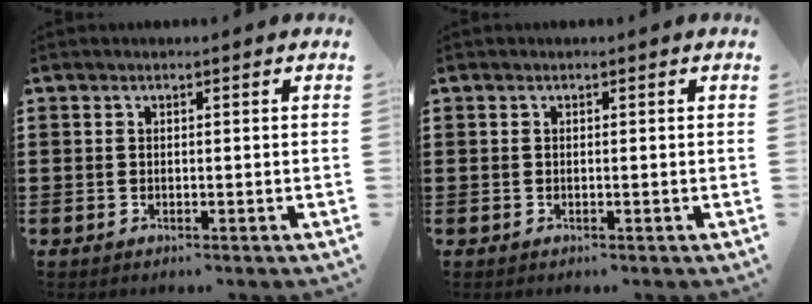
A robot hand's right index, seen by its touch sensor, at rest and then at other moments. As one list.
[{"total": 0.0}]